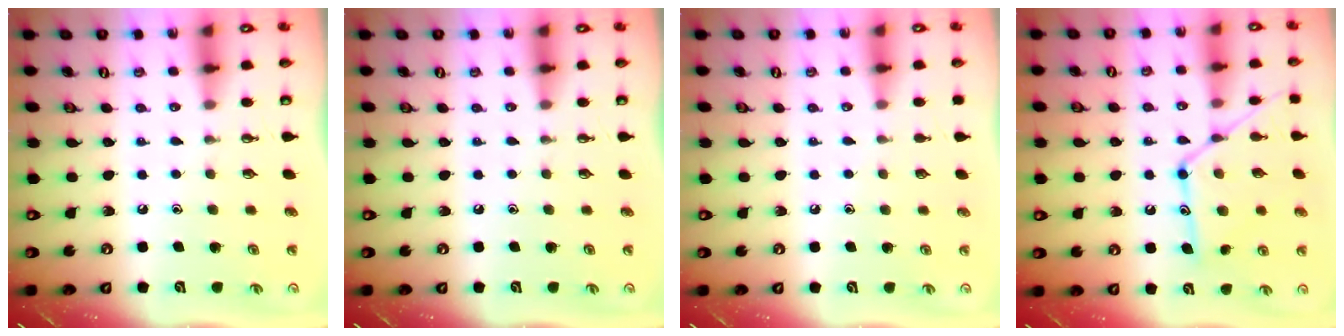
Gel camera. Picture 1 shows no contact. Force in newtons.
{"total": 0.0}
{"total": 2.6, "press": 2.5, "slide": 0.3}
{"total": 14.9, "press": 14.8, "slide": 1.2}